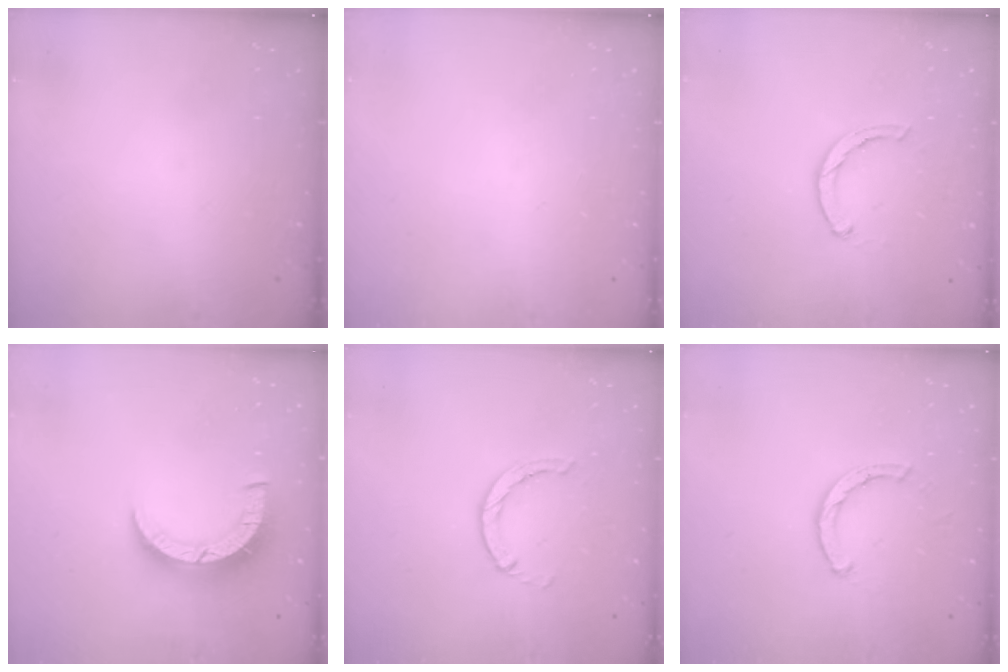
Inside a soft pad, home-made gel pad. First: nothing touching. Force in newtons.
{"total": 0.0}
{"total": 3.1, "press": 3.1, "slide": 0.3}
{"total": 8.4, "press": 8.4, "slide": 0.3}
{"total": 1.4, "press": 1.4, "slide": 0.3}
{"total": 2.1, "press": 2.1, "slide": 0.1}